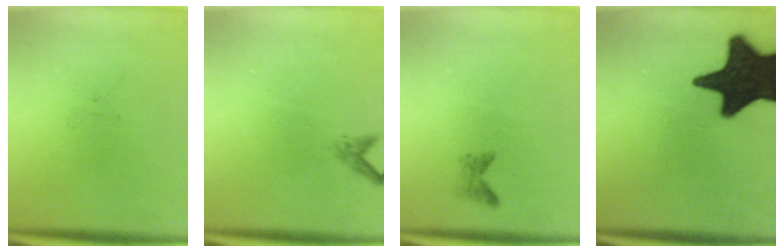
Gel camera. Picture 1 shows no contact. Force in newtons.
{"total": 1.0}
{"total": 0.9}
{"total": 19.7}